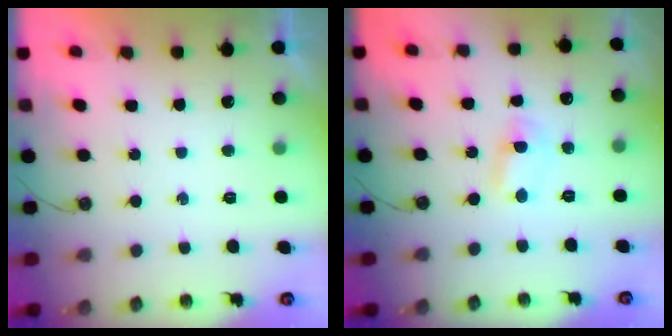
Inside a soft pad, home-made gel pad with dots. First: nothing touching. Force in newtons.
{"total": 1.8, "press": 1.8, "slide": 0.2}